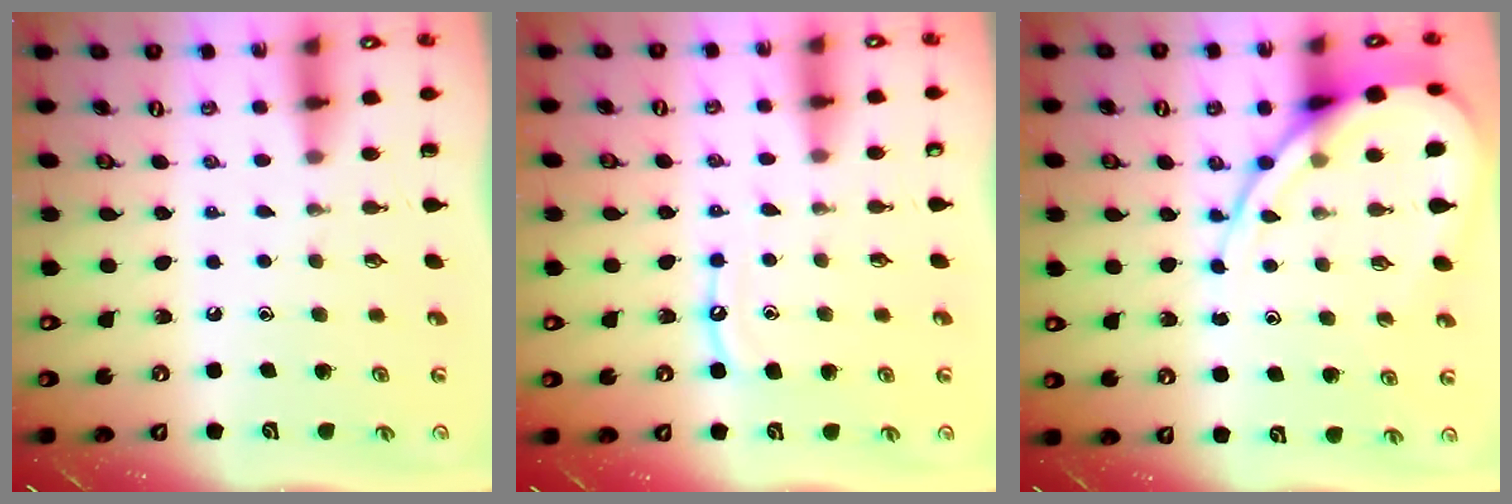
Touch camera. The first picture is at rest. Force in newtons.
{"total": 7.1, "press": 7.0, "slide": 0.6}
{"total": 12.1, "press": 12.1, "slide": 0.9}